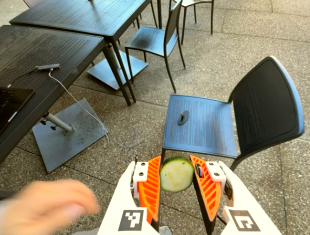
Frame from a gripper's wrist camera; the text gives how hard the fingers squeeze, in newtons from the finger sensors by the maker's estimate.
{"total": 11.8, "left": 11.6, "right": 12.1}